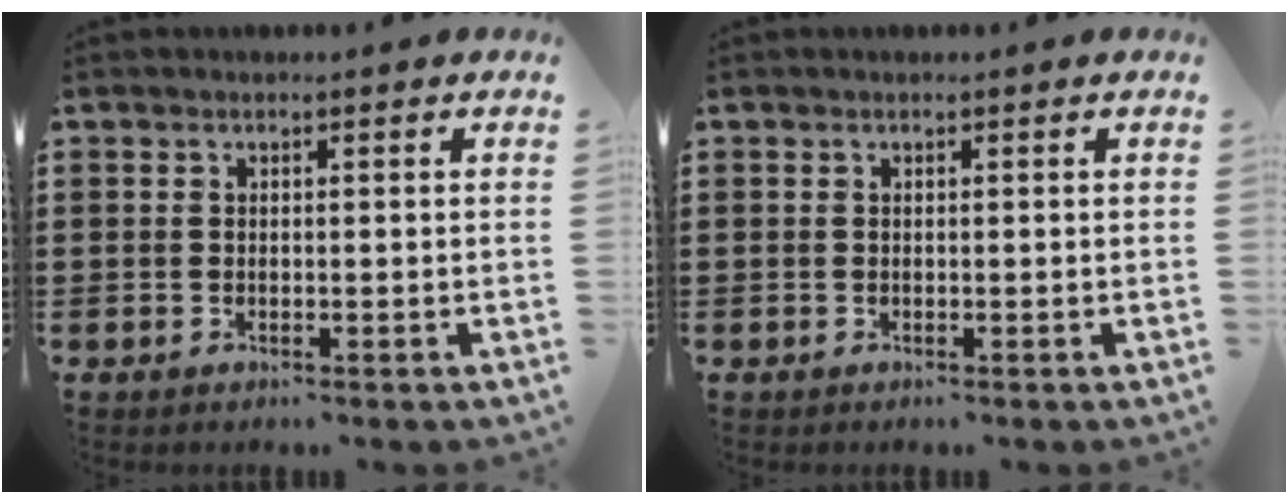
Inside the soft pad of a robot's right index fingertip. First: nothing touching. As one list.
[{"total": 0.0}]